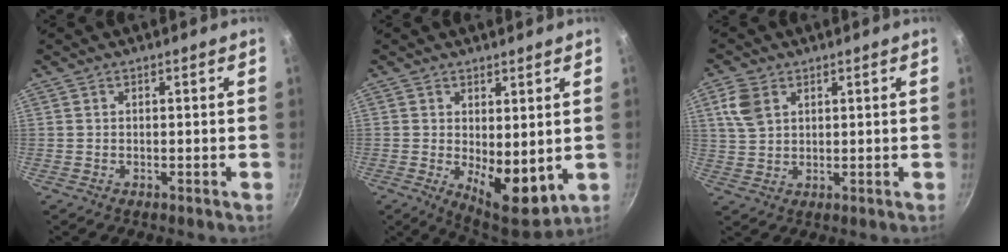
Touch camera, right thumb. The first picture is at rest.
{"total": 9.7, "force": [0.2, 4.6, 8.5], "torque": [-0.096, -0.027, 0.015]}
{"total": 6.1, "force": [2.6, 4.1, 3.6], "torque": [-0.067, 0.002, 0.054]}